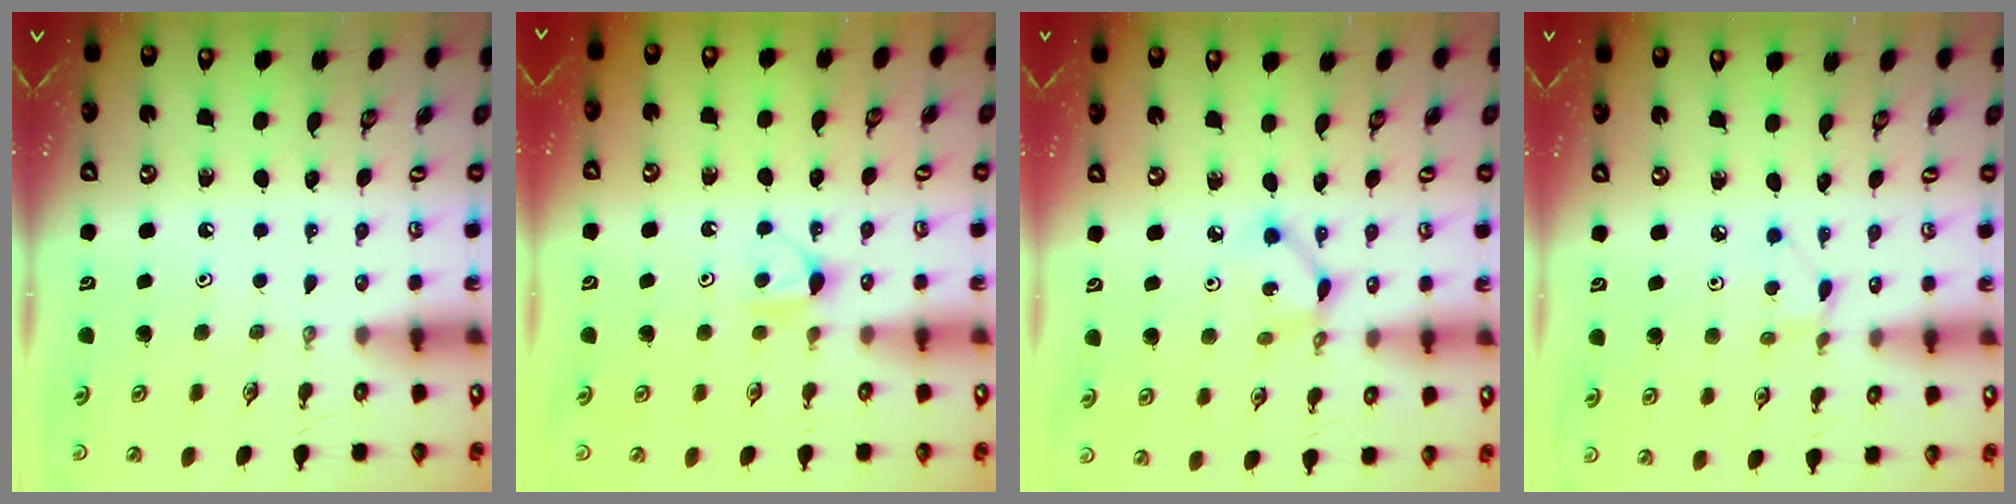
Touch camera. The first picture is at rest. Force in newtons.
{"total": 4.5, "press": 4.4, "slide": 0.8}
{"total": 4.9, "press": 4.9, "slide": 0.1}
{"total": 2.5, "press": 2.5, "slide": 0.3}